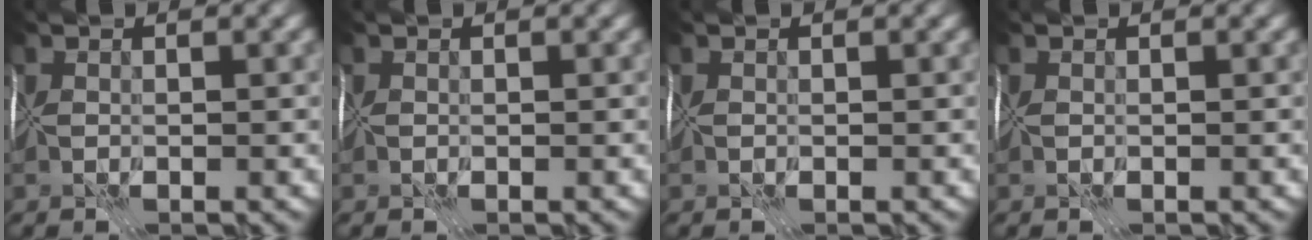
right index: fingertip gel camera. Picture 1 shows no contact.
{"total": 0.0}
{"total": 0.0}
{"total": 0.0}